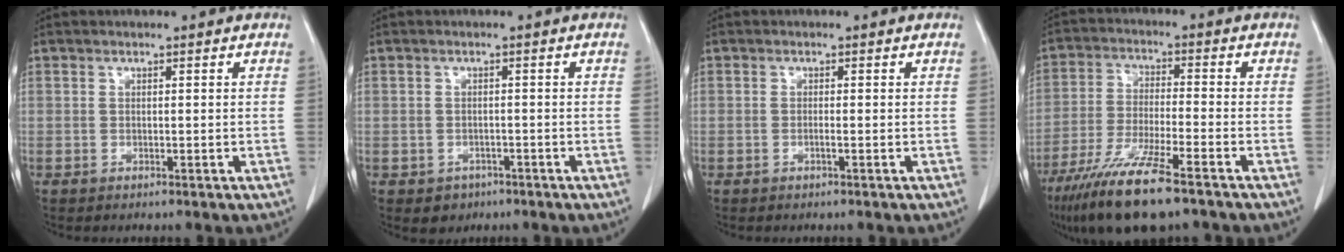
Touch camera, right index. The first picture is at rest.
{"total": 2.6, "force": [-1.4, 2.1, 0.4], "torque": [-0.003, 0.008, -0.013]}
{"total": 0.6, "force": [-0.3, -0.1, 0.6], "torque": [-0.011, 0.001, -0.005]}
{"total": 12.2, "force": [-8.7, 1.0, 8.6], "torque": [-0.164, -0.034, -0.152]}